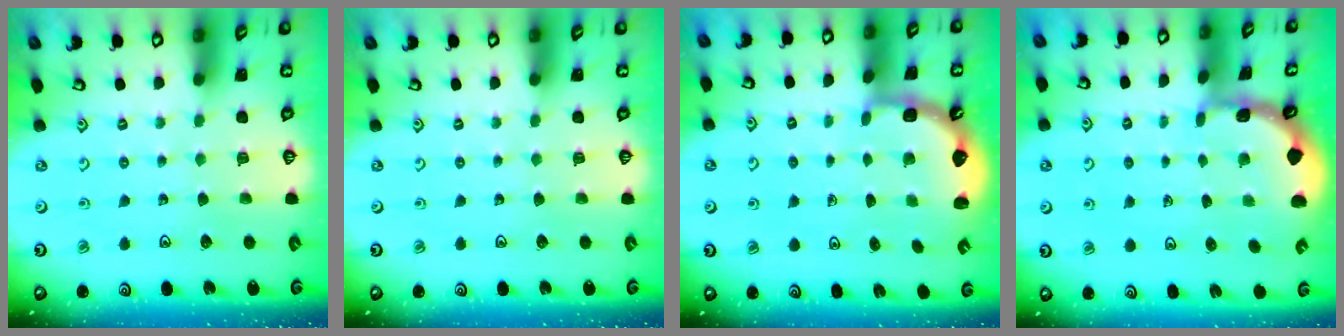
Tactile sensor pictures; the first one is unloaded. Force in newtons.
{"total": 0.0}
{"total": 2.3, "press": 1.8, "slide": 1.3}
{"total": 1.5, "press": 1.5, "slide": 0.1}